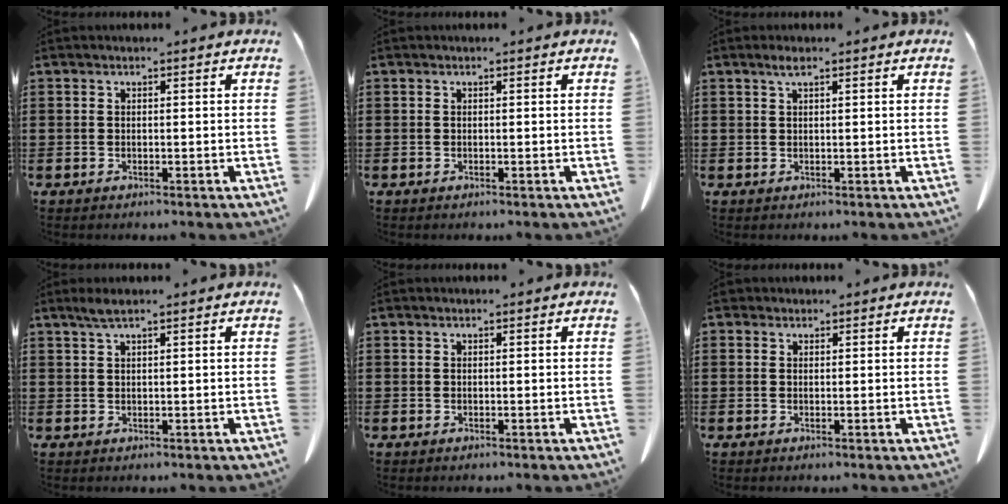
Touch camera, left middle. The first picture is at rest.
{"total": 0.0}
{"total": 1.6, "force": [0.9, 0.2, 1.3], "torque": [-0.026, 0.001, 0.016]}
{"total": 2.0, "force": [1.3, 0.2, 1.4], "torque": [-0.030, 0.000, 0.024]}
{"total": 0.0}
{"total": 0.9, "force": [0.7, 0.6, 0.2], "torque": [-0.008, 0.003, 0.014]}